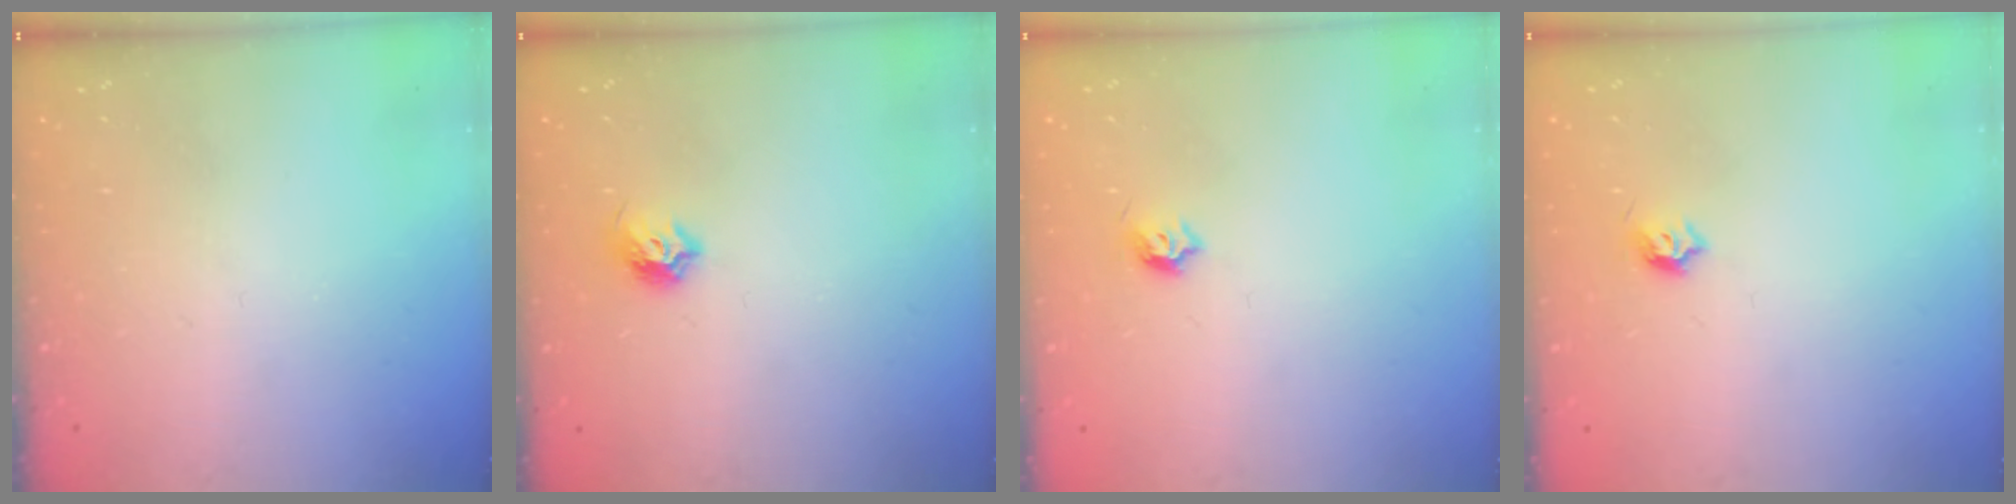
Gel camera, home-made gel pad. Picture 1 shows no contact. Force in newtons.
{"total": 5.1, "press": 5.0, "slide": 1.0}
{"total": 4.0, "press": 3.9, "slide": 0.7}
{"total": 4.0, "press": 3.9, "slide": 0.7}